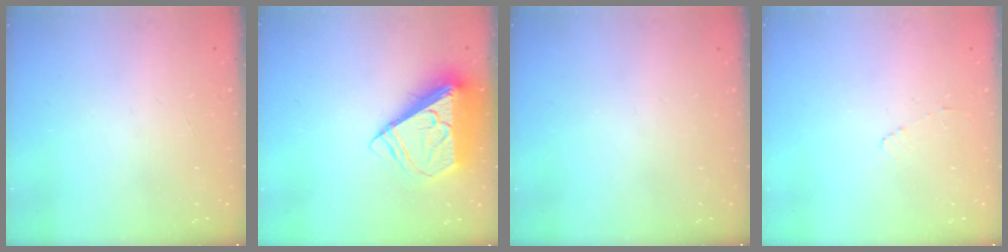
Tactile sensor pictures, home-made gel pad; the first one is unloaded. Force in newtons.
{"total": 10.3, "press": 10.1, "slide": 1.5}
{"total": 0.0}
{"total": 4.0, "press": 3.9, "slide": 0.5}